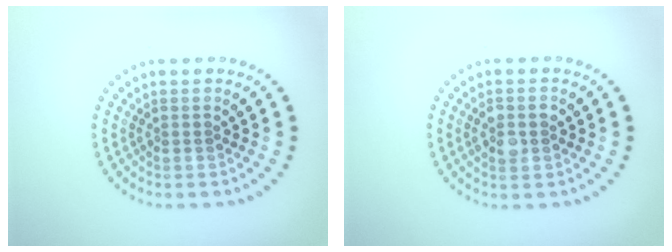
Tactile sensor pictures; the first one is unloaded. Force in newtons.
{"total": 2.7, "press": 2.7, "slide": 0.1}